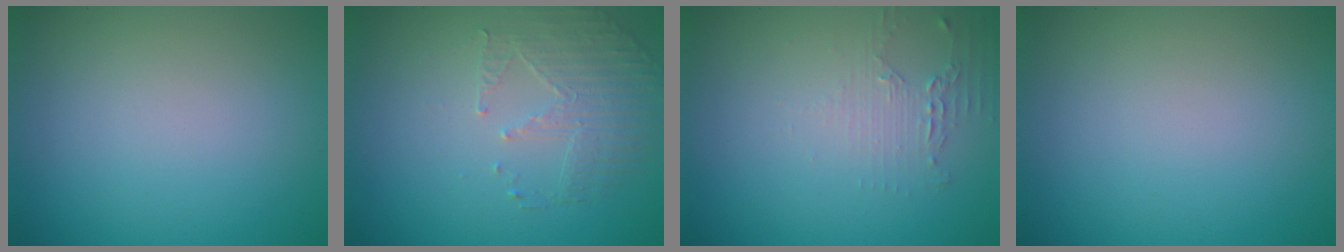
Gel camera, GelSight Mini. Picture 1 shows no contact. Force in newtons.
{"total": 1.9, "press": 1.5, "slide": 1.2}
{"total": 1.5, "press": 1.5, "slide": 0.4}
{"total": 0.0}